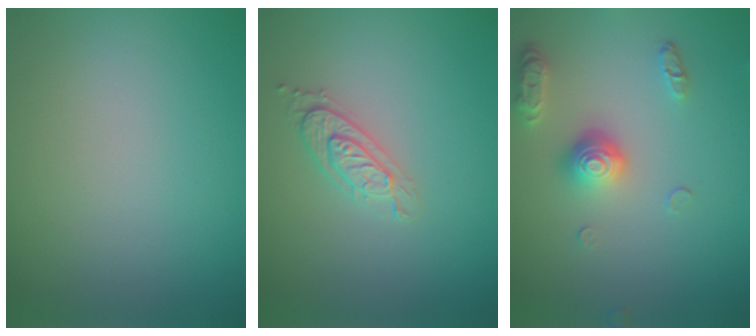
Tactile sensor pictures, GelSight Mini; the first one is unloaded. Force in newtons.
{"total": 2.0, "press": 1.9, "slide": 0.4}
{"total": 3.6, "press": 2.7, "slide": 2.3}